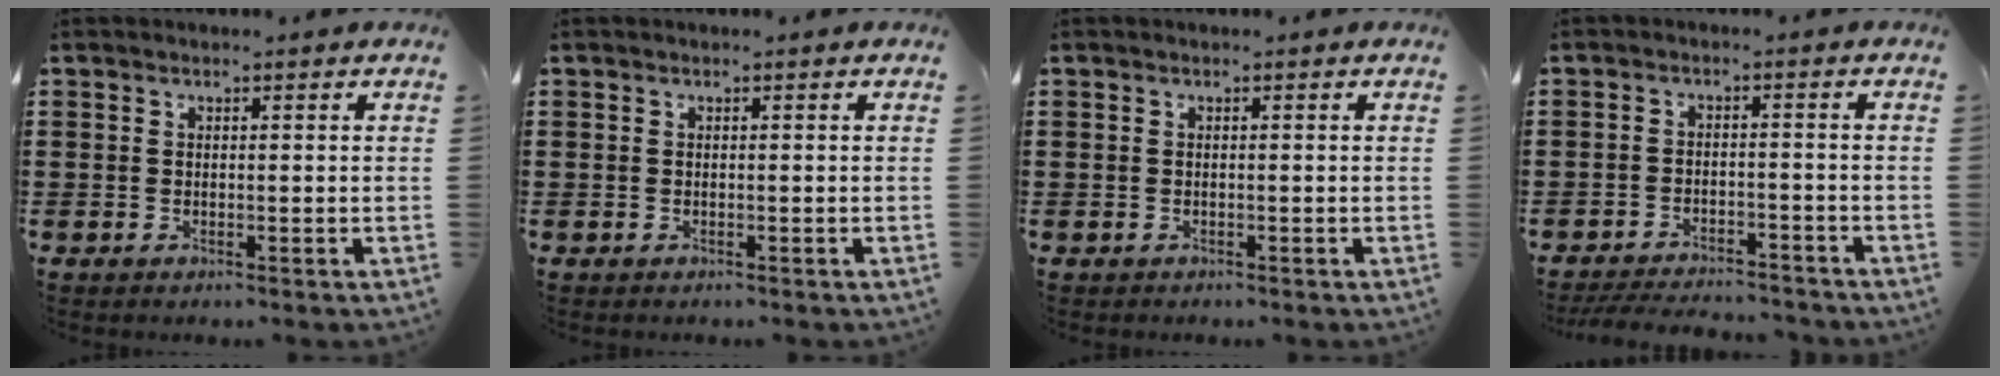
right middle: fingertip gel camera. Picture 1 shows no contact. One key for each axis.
{"total": 0.0}
{"total": 0.0}
{"total": 3.8, "fx": -3.7, "fy": 0.4, "fz": 0.8, "tx": -0.020, "ty": 0.000, "tz": -0.079}